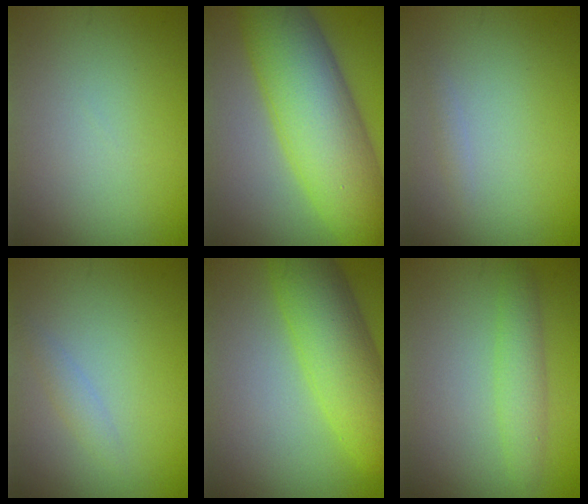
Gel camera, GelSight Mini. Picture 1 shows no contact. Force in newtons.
{"total": 11.1, "press": 11.1, "slide": 0.0}
{"total": 0.6, "press": 0.6, "slide": 0.0}
{"total": 1.2, "press": 1.2, "slide": 0.0}
{"total": 7.9, "press": 7.9, "slide": 0.2}
{"total": 2.5, "press": 2.5, "slide": 0.1}